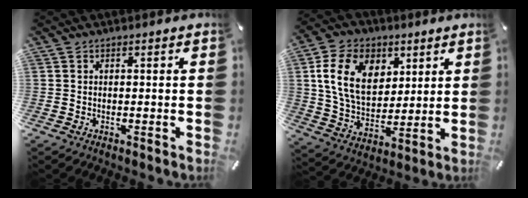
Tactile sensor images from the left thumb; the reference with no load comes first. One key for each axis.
{"total": 15.0, "fx": 5.3, "fy": 10.8, "fz": 8.9, "tx": -0.175, "ty": -0.003, "tz": 0.096}